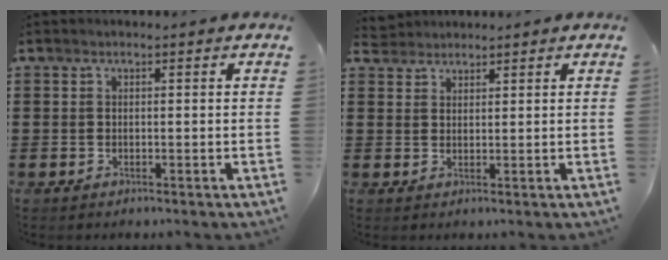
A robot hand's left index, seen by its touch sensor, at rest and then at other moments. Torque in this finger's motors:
{"motor_torque": [0.06, -0.06, -0.05, -0.02]}